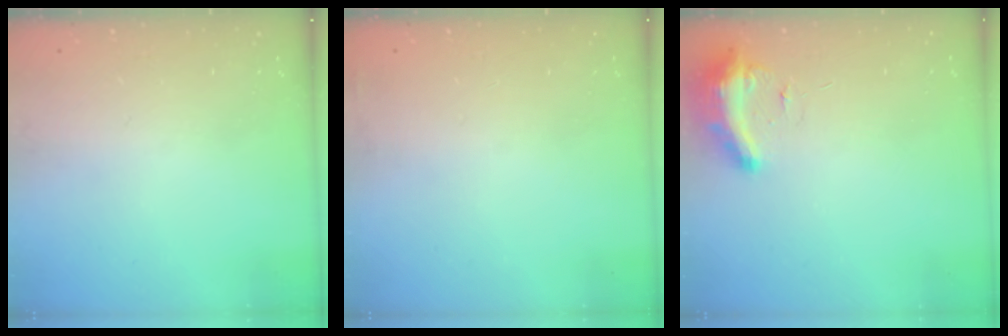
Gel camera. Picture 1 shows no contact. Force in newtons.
{"total": 2.9, "press": 2.4, "slide": 1.6}
{"total": 9.1, "press": 9.1, "slide": 1.0}